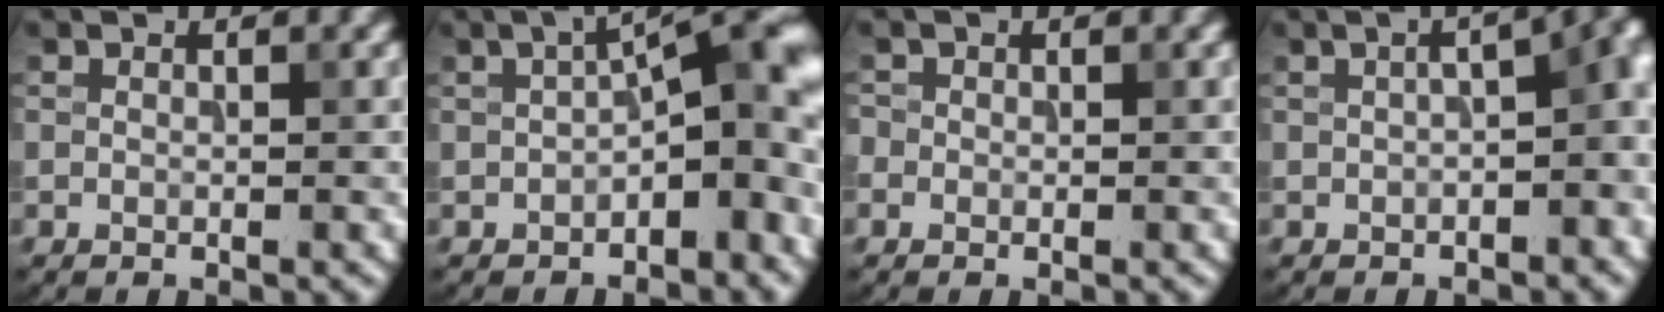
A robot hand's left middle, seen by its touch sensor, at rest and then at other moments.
{"total": 8.1, "force": [-0.5, 3.2, 7.4], "torque": [-0.098, 0.019, -0.016]}
{"total": 1.1, "force": [0.1, 1.0, 0.1], "torque": [0.001, 0.001, -0.003]}
{"total": 6.3, "force": [0.0, 2.4, 5.8], "torque": [-0.050, 0.017, 0.001]}